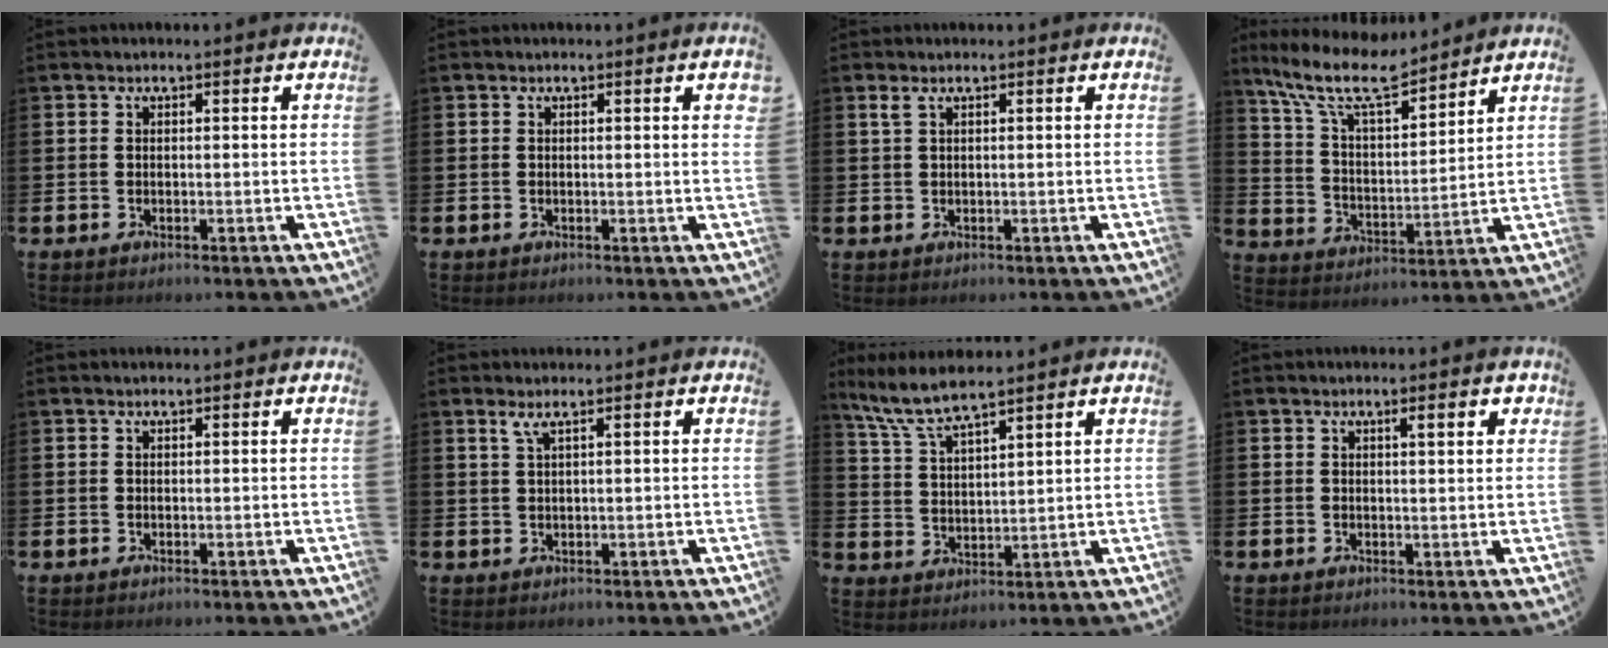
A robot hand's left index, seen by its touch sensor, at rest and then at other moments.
{"total": 1.3, "force": [0.3, 0.1, 1.3], "torque": [-0.023, 0.001, 0.004]}
{"total": 1.0, "force": [0.5, 0.2, 0.8], "torque": [-0.016, 0.002, 0.009]}
{"total": 11.0, "force": [9.4, 2.6, 5.1], "torque": [-0.127, -0.045, 0.166]}
{"total": 0.0}
{"total": 1.5, "force": [1.0, 0.0, 1.1], "torque": [-0.030, 0.004, 0.020]}
{"total": 6.7, "force": [6.1, 0.5, 2.8], "torque": [-0.077, -0.023, 0.110]}
{"total": 2.4, "force": [1.3, 0.5, 2.0], "torque": [-0.022, -0.001, 0.017]}